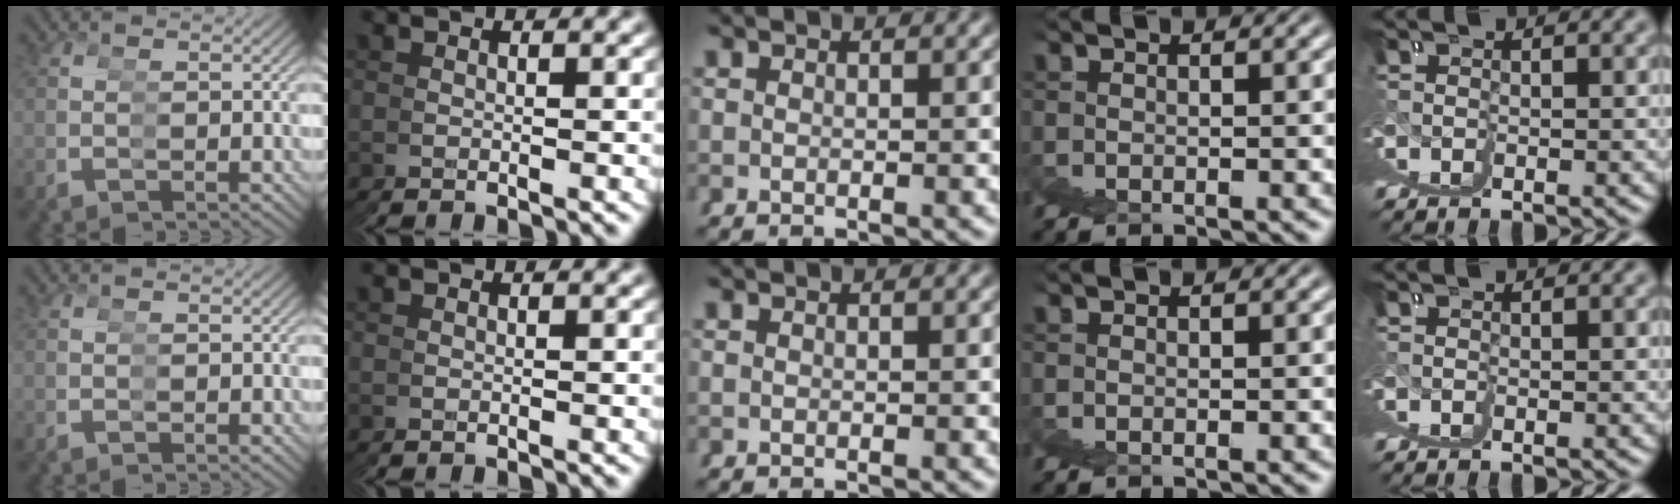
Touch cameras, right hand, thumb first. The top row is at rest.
{}